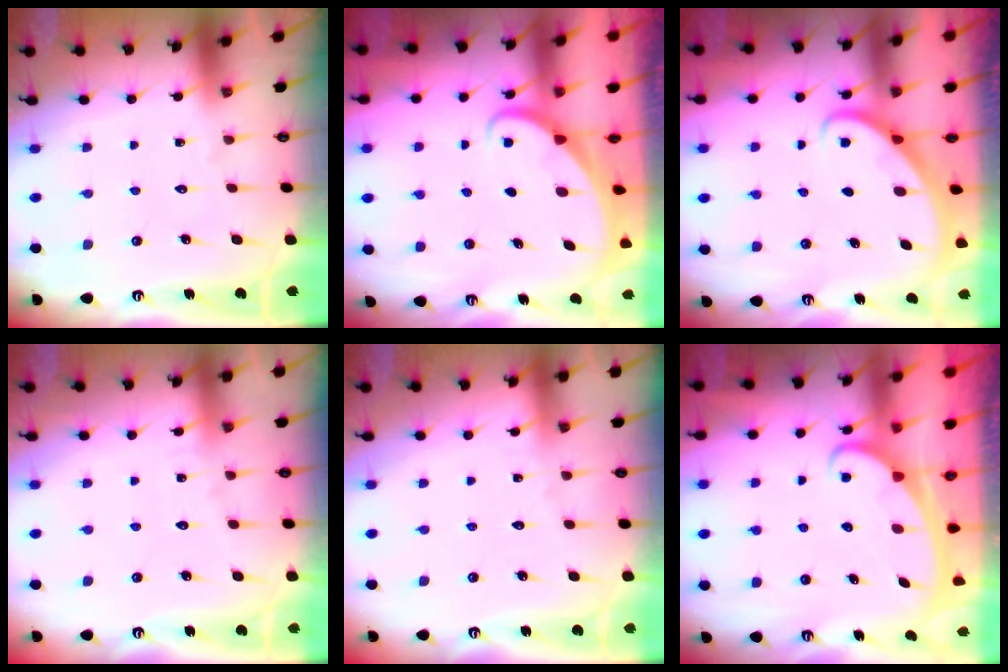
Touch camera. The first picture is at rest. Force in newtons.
{"total": 1.6, "press": 1.6, "slide": 0.0}
{"total": 2.7, "press": 2.7, "slide": 0.1}
{"total": 2.8, "press": 2.8, "slide": 0.4}
{"total": 2.0, "press": 2.0, "slide": 0.2}
{"total": 2.3, "press": 2.3, "slide": 0.3}